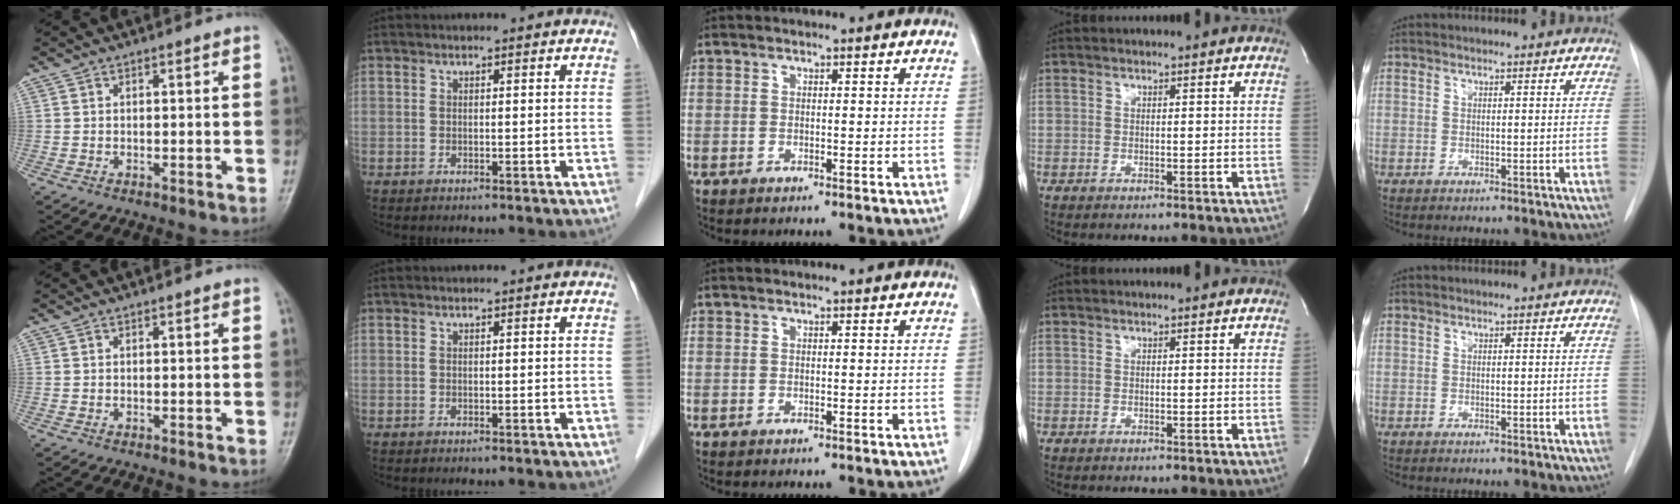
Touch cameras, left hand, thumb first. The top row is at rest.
{}